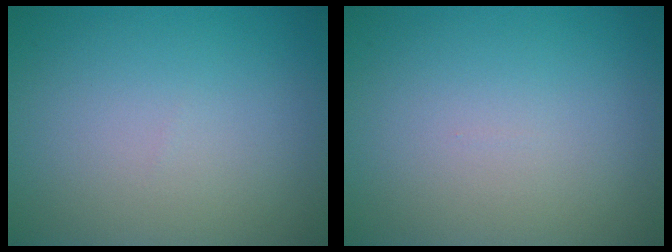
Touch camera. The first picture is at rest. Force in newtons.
{"total": 0.0}